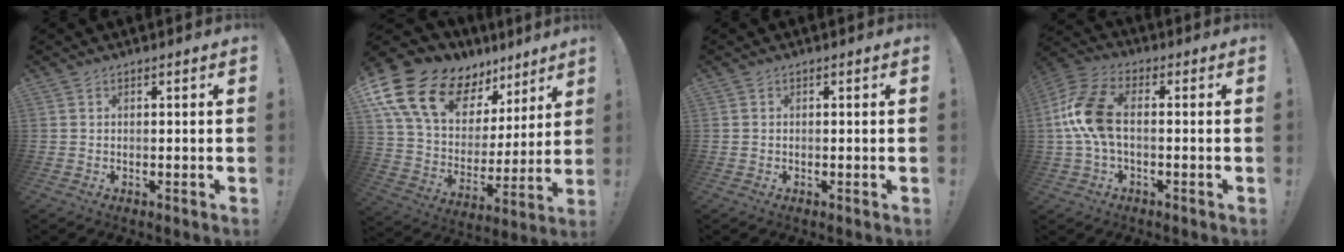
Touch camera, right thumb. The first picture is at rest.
{"total": 19.9, "force": [13.1, 11.0, 10.3], "torque": [-0.190, -0.075, 0.257]}
{"total": 0.0}
{"total": 13.1, "force": [-0.1, 7.0, 11.1], "torque": [-0.238, 0.010, 0.001]}